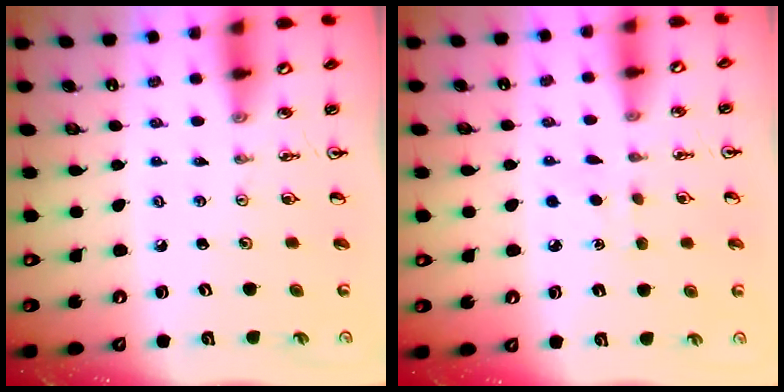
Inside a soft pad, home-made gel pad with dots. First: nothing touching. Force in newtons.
{"total": 2.9, "press": 2.9, "slide": 0.3}